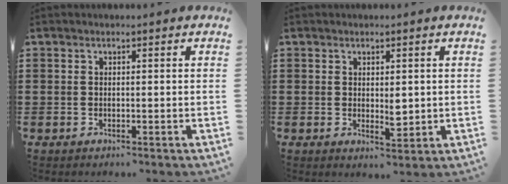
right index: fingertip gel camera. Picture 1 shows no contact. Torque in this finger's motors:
{"motor_torque": [0.14, 0.03, 0.12, 0.05]}